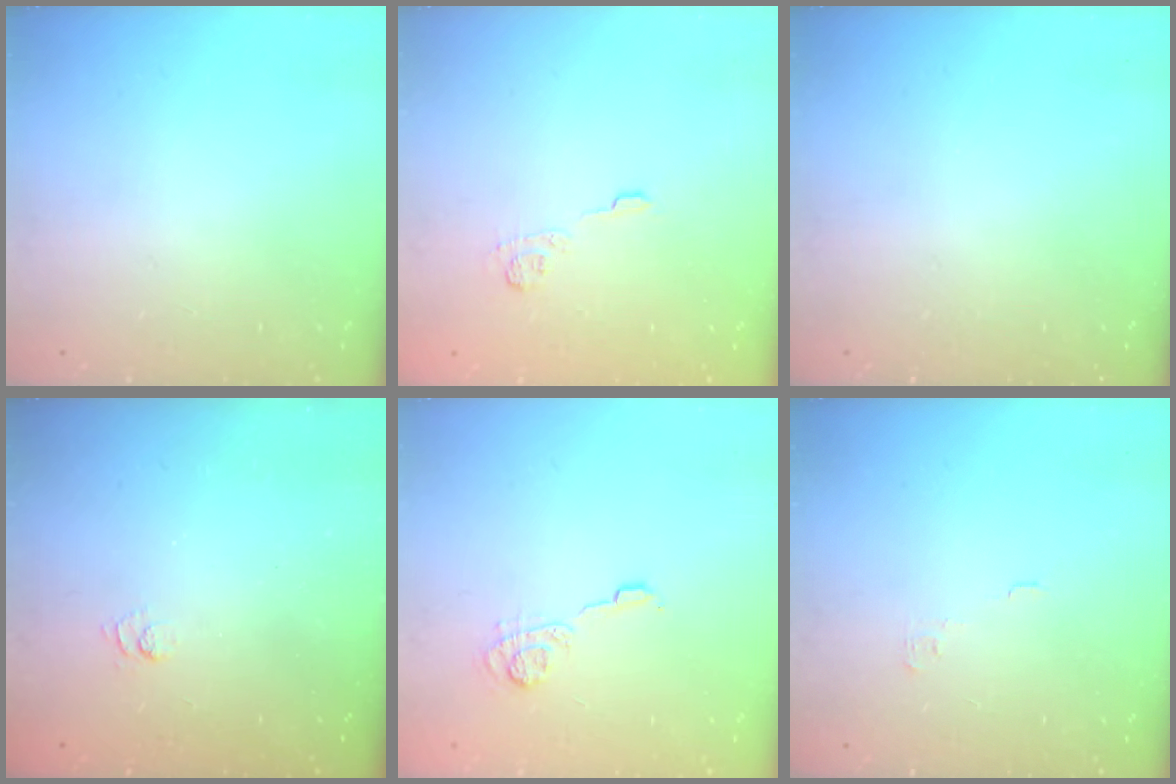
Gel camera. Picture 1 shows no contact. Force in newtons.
{"total": 3.8, "press": 3.6, "slide": 1.3}
{"total": 0.0}
{"total": 2.4, "press": 1.9, "slide": 1.4}
{"total": 5.9, "press": 5.8, "slide": 1.0}
{"total": 2.3, "press": 2.3, "slide": 0.3}